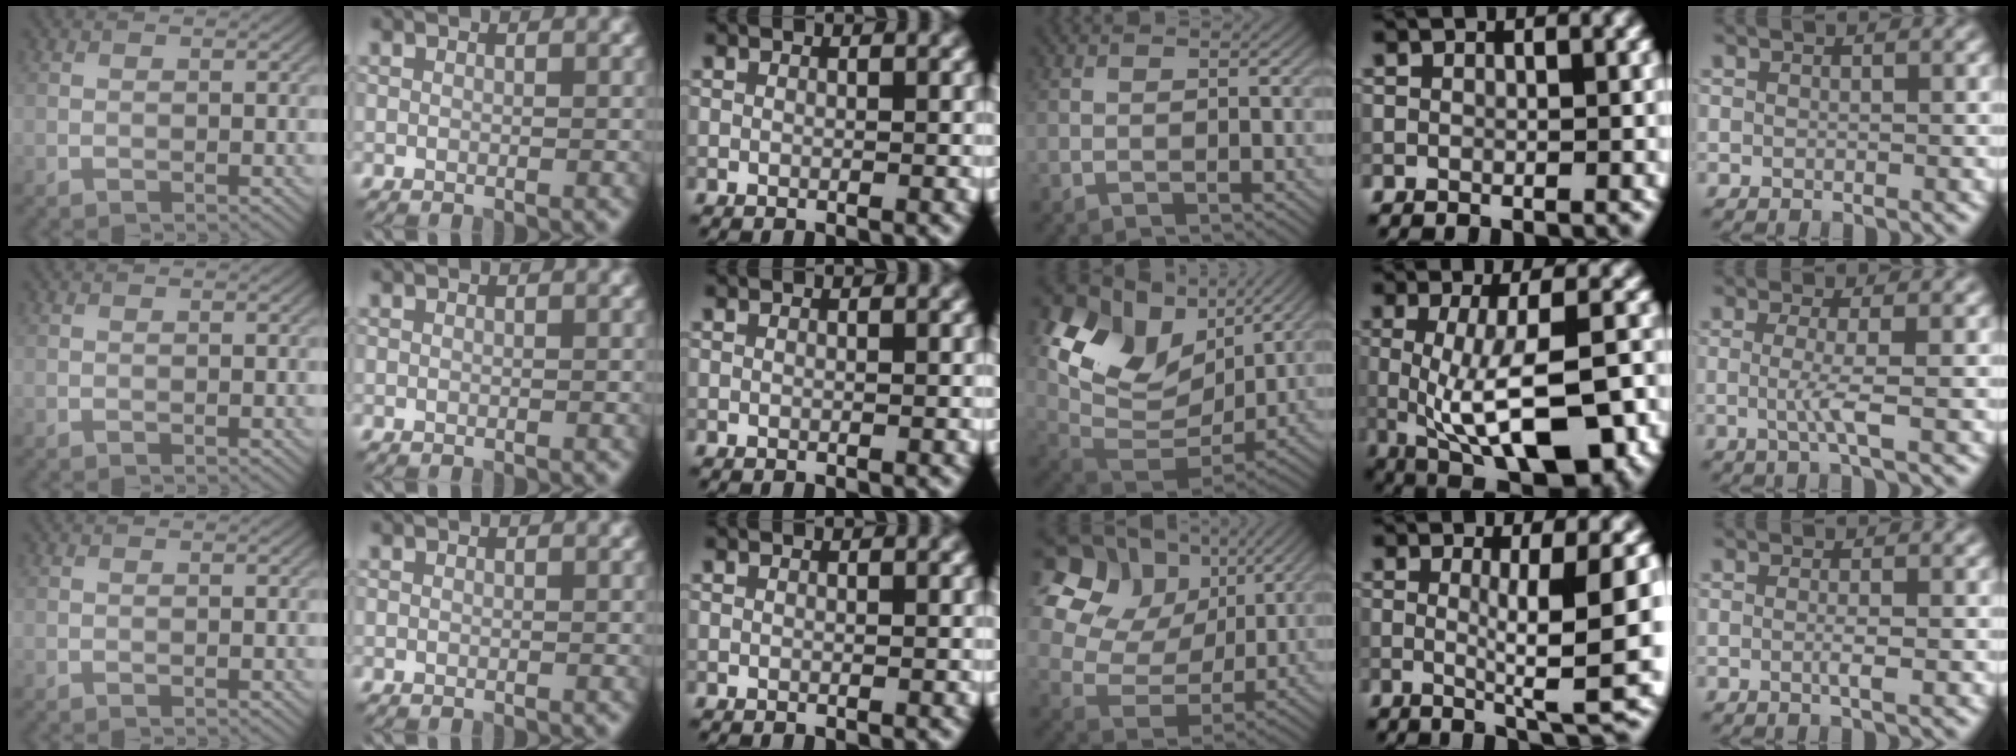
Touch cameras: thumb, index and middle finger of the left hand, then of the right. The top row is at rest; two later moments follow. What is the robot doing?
{"motion": "lift_and_place", "object": "calculator"}